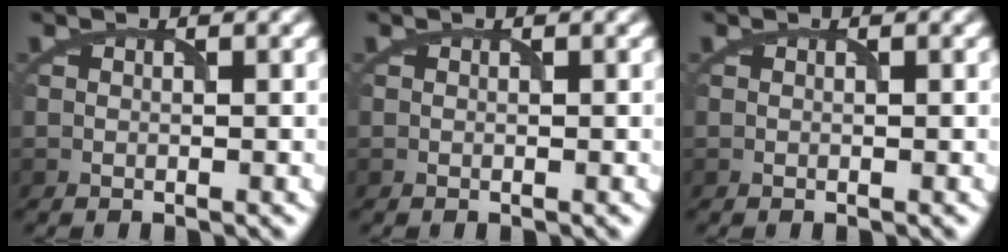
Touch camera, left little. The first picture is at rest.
{"total": 0.0}
{"total": 0.0}